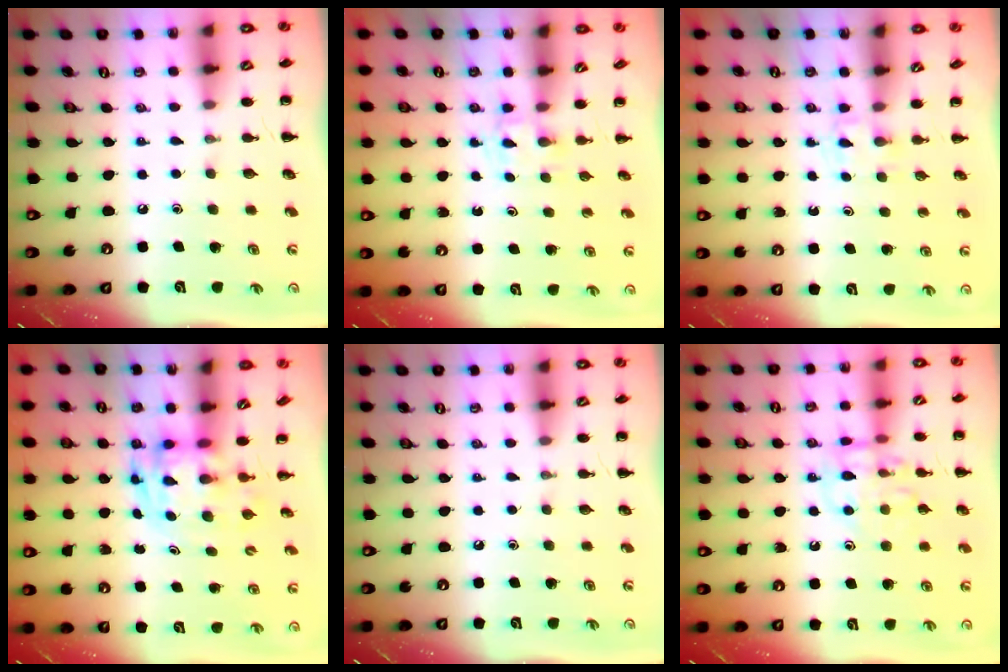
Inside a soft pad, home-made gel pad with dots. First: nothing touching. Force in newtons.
{"total": 2.2, "press": 1.9, "slide": 1.1}
{"total": 2.3, "press": 2.1, "slide": 0.8}
{"total": 3.4, "press": 3.4, "slide": 0.7}
{"total": 0.0}
{"total": 12.0, "press": 12.0, "slide": 0.8}